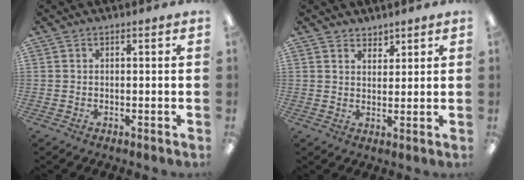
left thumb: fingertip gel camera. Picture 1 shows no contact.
{"total": 3.0, "force": [2.6, 1.4, -0.3], "torque": [0.008, -0.014, 0.049]}